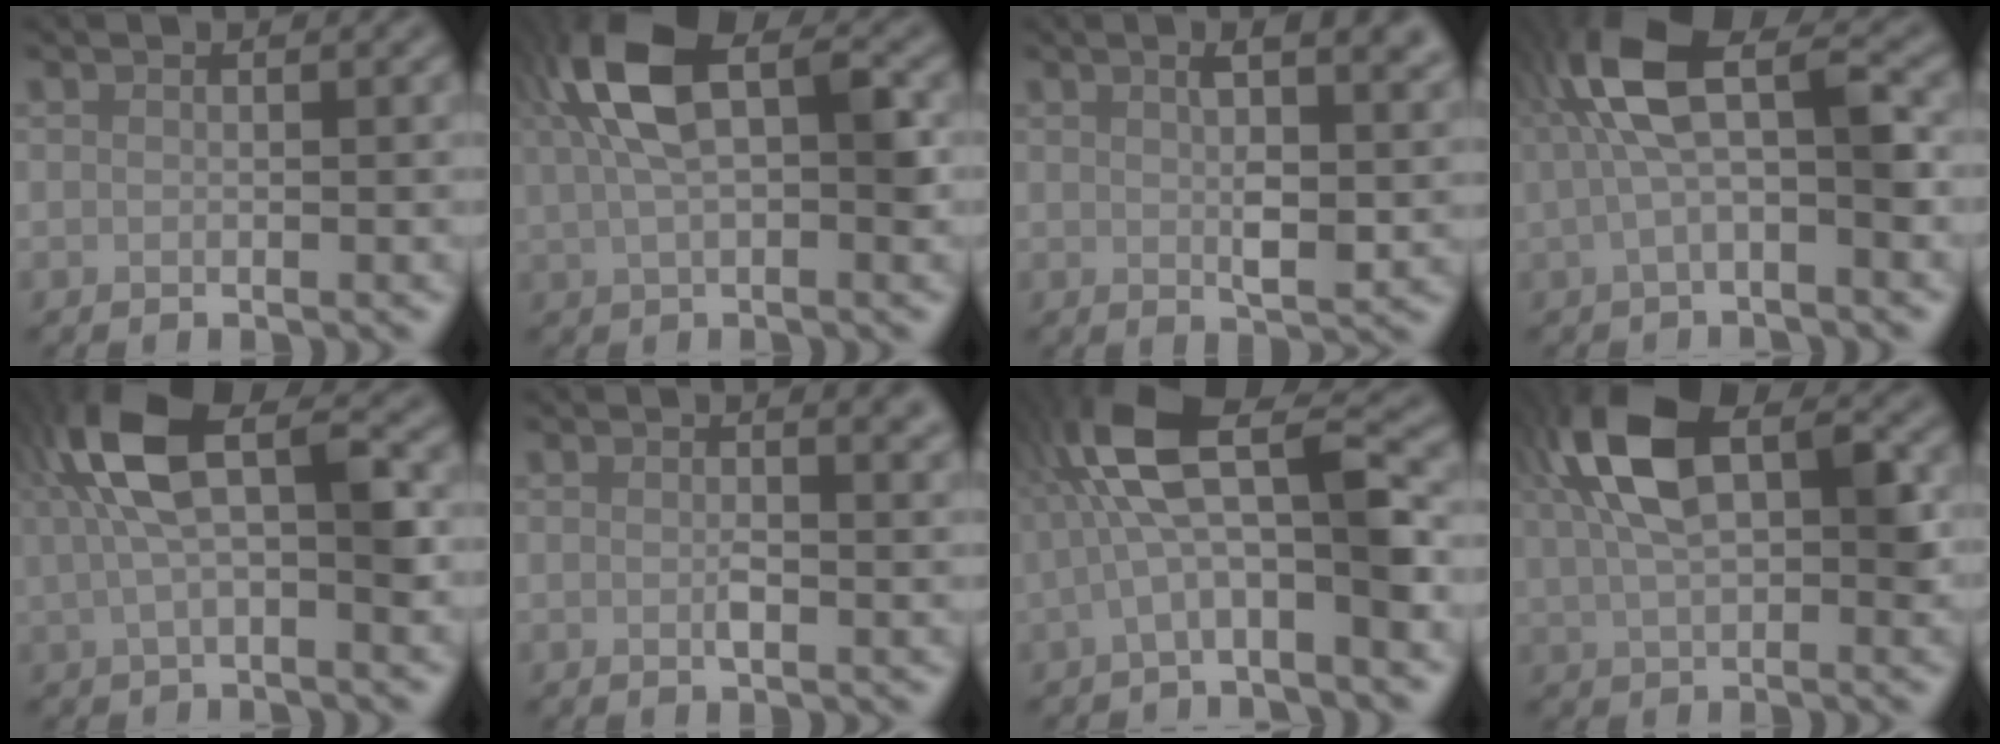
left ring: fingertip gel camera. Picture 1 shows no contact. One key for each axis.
{"total": 8.7, "fx": 2.4, "fy": 4.3, "fz": 7.2, "tx": -0.140, "ty": 0.015, "tz": 0.036}
{"total": 7.3, "fx": 2.3, "fy": 2.8, "fz": 6.3, "tx": -0.088, "ty": -0.001, "tz": 0.034}
{"total": 7.4, "fx": 0.6, "fy": 2.7, "fz": 6.9, "tx": -0.135, "ty": 0.028, "tz": -0.001}
{"total": 8.9, "fx": 2.0, "fy": 3.7, "fz": 7.8, "tx": -0.151, "ty": 0.018, "tz": 0.026}
{"total": 2.7, "fx": 0.7, "fy": 0.8, "fz": 2.4, "tx": -0.031, "ty": -0.001, "tz": 0.010}
{"total": 7.9, "fx": -0.6, "fy": 2.3, "fz": 7.5, "tx": -0.150, "ty": 0.028, "tz": -0.022}
{"total": 9.5, "fx": 2.8, "fy": 5.0, "fz": 7.6, "tx": -0.139, "ty": 0.013, "tz": 0.042}